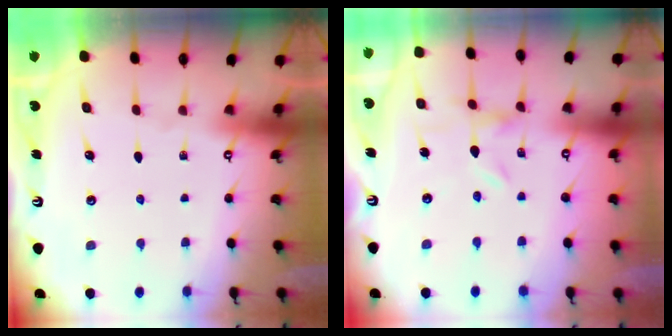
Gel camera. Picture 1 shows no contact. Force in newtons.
{"total": 0.5, "press": 0.5, "slide": 0.0}